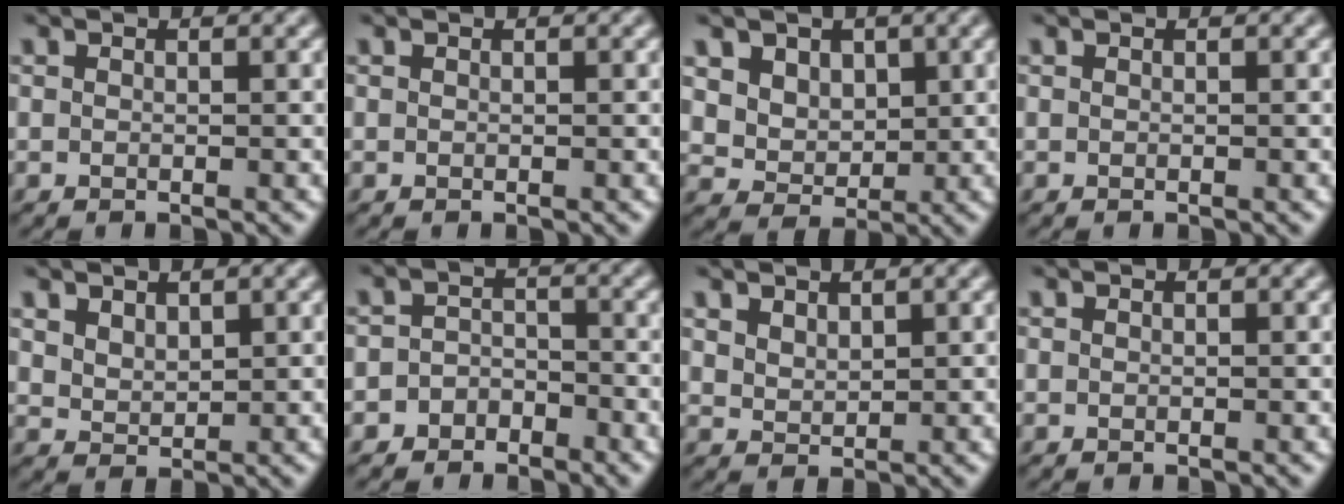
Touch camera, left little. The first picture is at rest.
{"total": 0.0}
{"total": 5.0, "force": [2.1, 4.0, 2.1], "torque": [-0.057, -0.009, 0.049]}
{"total": 0.0}
{"total": 1.8, "force": [1.1, 1.1, 0.9], "torque": [-0.026, -0.004, 0.022]}
{"total": 3.0, "force": [-2.2, 2.1, 0.2], "torque": [0.032, 0.011, -0.057]}
{"total": 1.5, "force": [1.0, 0.9, 0.7], "torque": [-0.019, -0.002, 0.022]}
{"total": 0.0}